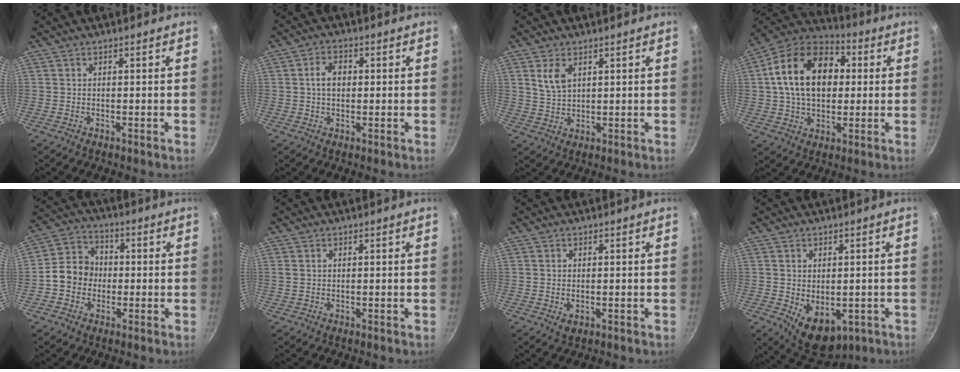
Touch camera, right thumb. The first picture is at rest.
{"total": 4.6, "force": [0.4, 3.2, 3.2], "torque": [-0.044, 0.011, 0.002]}
{"total": 5.0, "force": [2.2, 2.9, 3.5], "torque": [-0.060, -0.010, 0.048]}
{"total": 20.4, "force": [3.0, 13.9, 14.6], "torque": [-0.219, 0.027, 0.038]}
{"total": 9.0, "force": [-1.2, 7.7, 4.4], "torque": [-0.044, 0.024, -0.039]}
{"total": 0.6, "force": [0.2, 0.5, 0.3], "torque": [-0.007, 0.001, 0.005]}
{"total": 1.6, "force": [-0.2, 1.1, 1.2], "torque": [-0.021, -0.004, -0.001]}
{"total": 8.9, "force": [-1.8, 5.9, 6.3], "torque": [-0.074, -0.010, -0.005]}